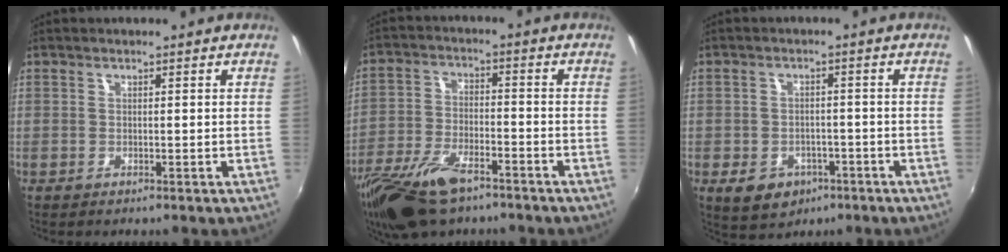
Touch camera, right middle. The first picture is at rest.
{"total": 14.3, "force": [-9.9, 5.8, 8.5], "torque": [-0.192, -0.024, -0.186]}
{"total": 7.6, "force": [-3.7, 5.8, 3.4], "torque": [-0.081, -0.002, -0.043]}